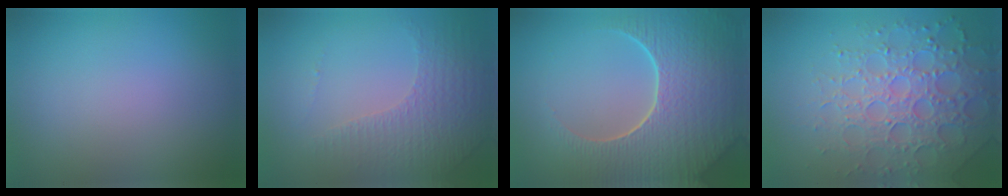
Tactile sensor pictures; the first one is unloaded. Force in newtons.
{"total": 4.4, "press": 3.0, "slide": 3.3}
{"total": 9.4, "press": 6.7, "slide": 6.6}
{"total": 5.4, "press": 5.2, "slide": 1.5}